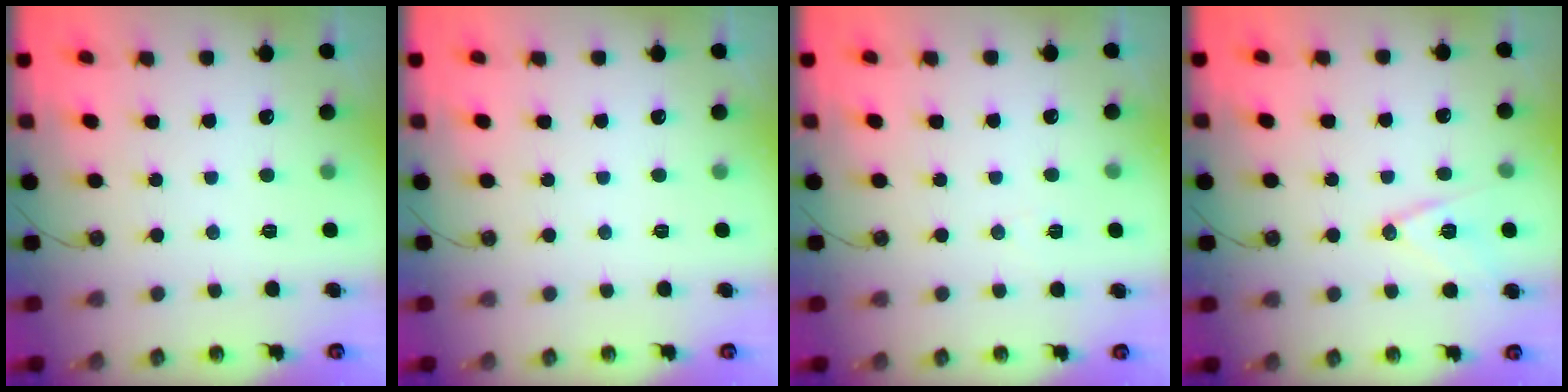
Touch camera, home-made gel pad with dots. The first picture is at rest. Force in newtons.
{"total": 0.0}
{"total": 4.8, "press": 4.4, "slide": 1.9}
{"total": 11.8, "press": 11.3, "slide": 3.2}